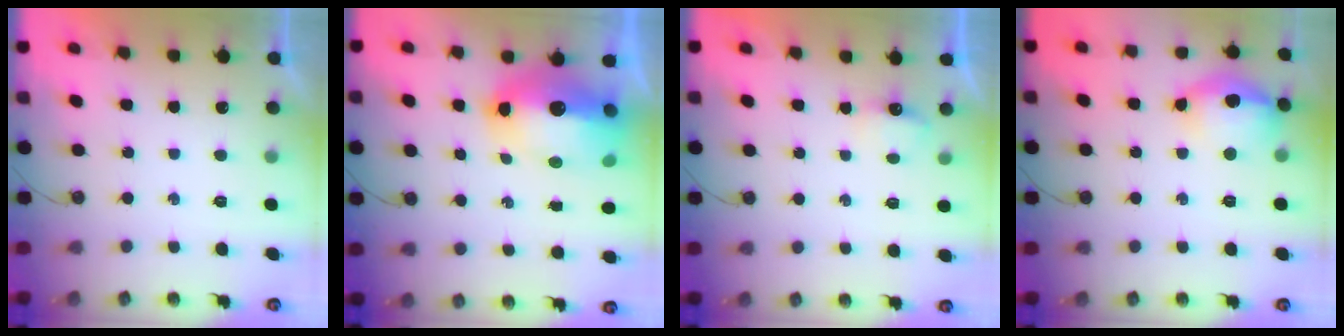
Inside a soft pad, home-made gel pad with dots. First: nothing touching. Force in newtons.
{"total": 23.2, "press": 19.0, "slide": 13.3}
{"total": 3.6, "press": 3.6, "slide": 0.6}
{"total": 14.4, "press": 14.3, "slide": 1.5}